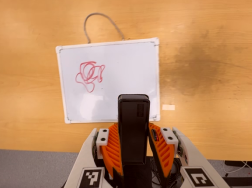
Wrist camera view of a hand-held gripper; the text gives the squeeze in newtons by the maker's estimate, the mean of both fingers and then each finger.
{"total": 3.4, "left": 2.0, "right": 4.8}